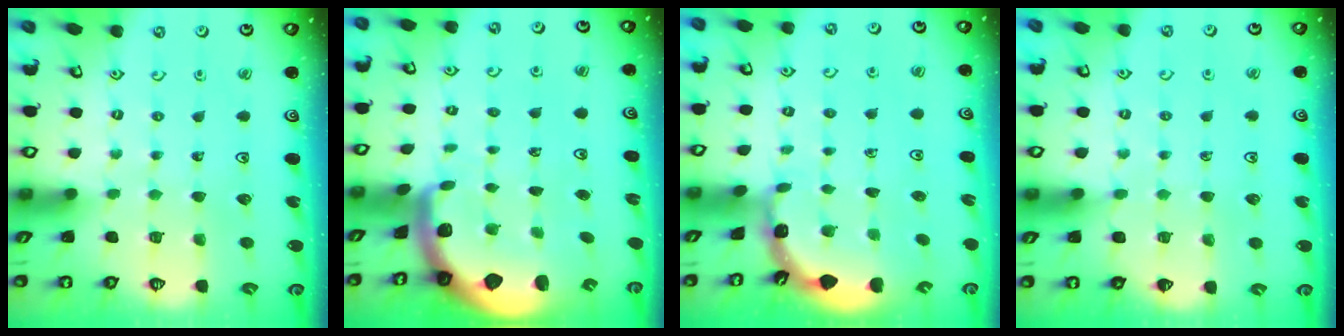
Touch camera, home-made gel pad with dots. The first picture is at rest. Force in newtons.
{"total": 2.4, "press": 2.3, "slide": 0.5}
{"total": 1.9, "press": 1.9, "slide": 0.0}
{"total": 4.0, "press": 4.0, "slide": 0.6}